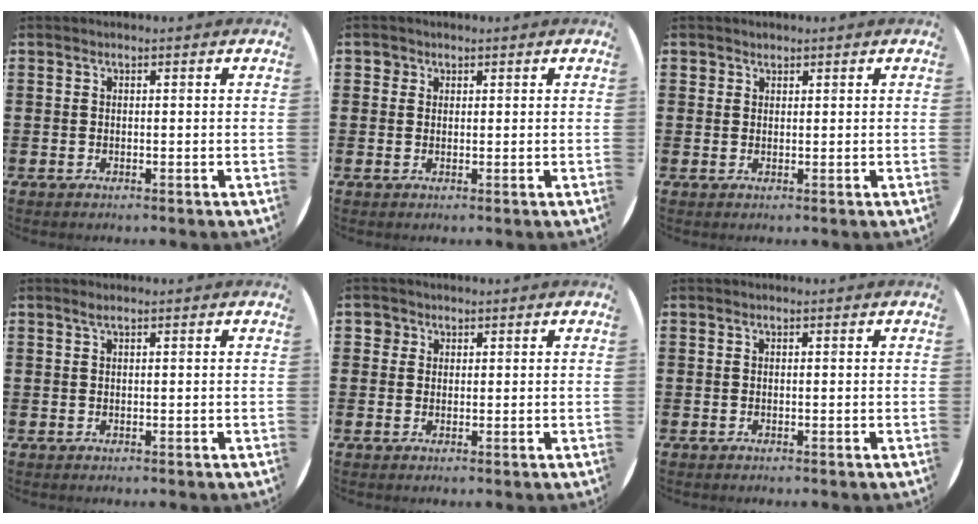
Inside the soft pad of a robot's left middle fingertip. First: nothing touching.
{"total": 1.2, "force": [0.8, 0.8, 0.1], "torque": [0.012, -0.004, 0.014]}
{"total": 1.0, "force": [0.9, 0.4, -0.1], "torque": [0.008, -0.001, 0.016]}
{"total": 0.7, "force": [0.4, 0.0, 0.6], "torque": [-0.011, 0.001, 0.007]}
{"total": 1.5, "force": [1.0, 1.1, 0.1], "torque": [0.011, -0.003, 0.017]}
{"total": 0.0}